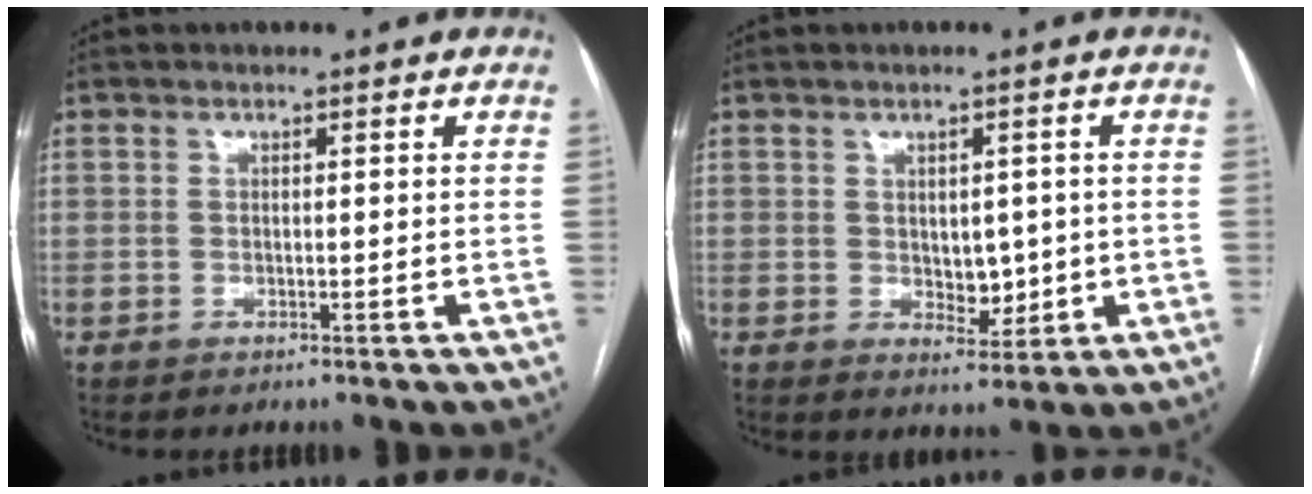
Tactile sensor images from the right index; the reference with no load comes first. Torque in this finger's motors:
{"motor_torque": [-0.06, 0.03, 0.11, 0.02]}